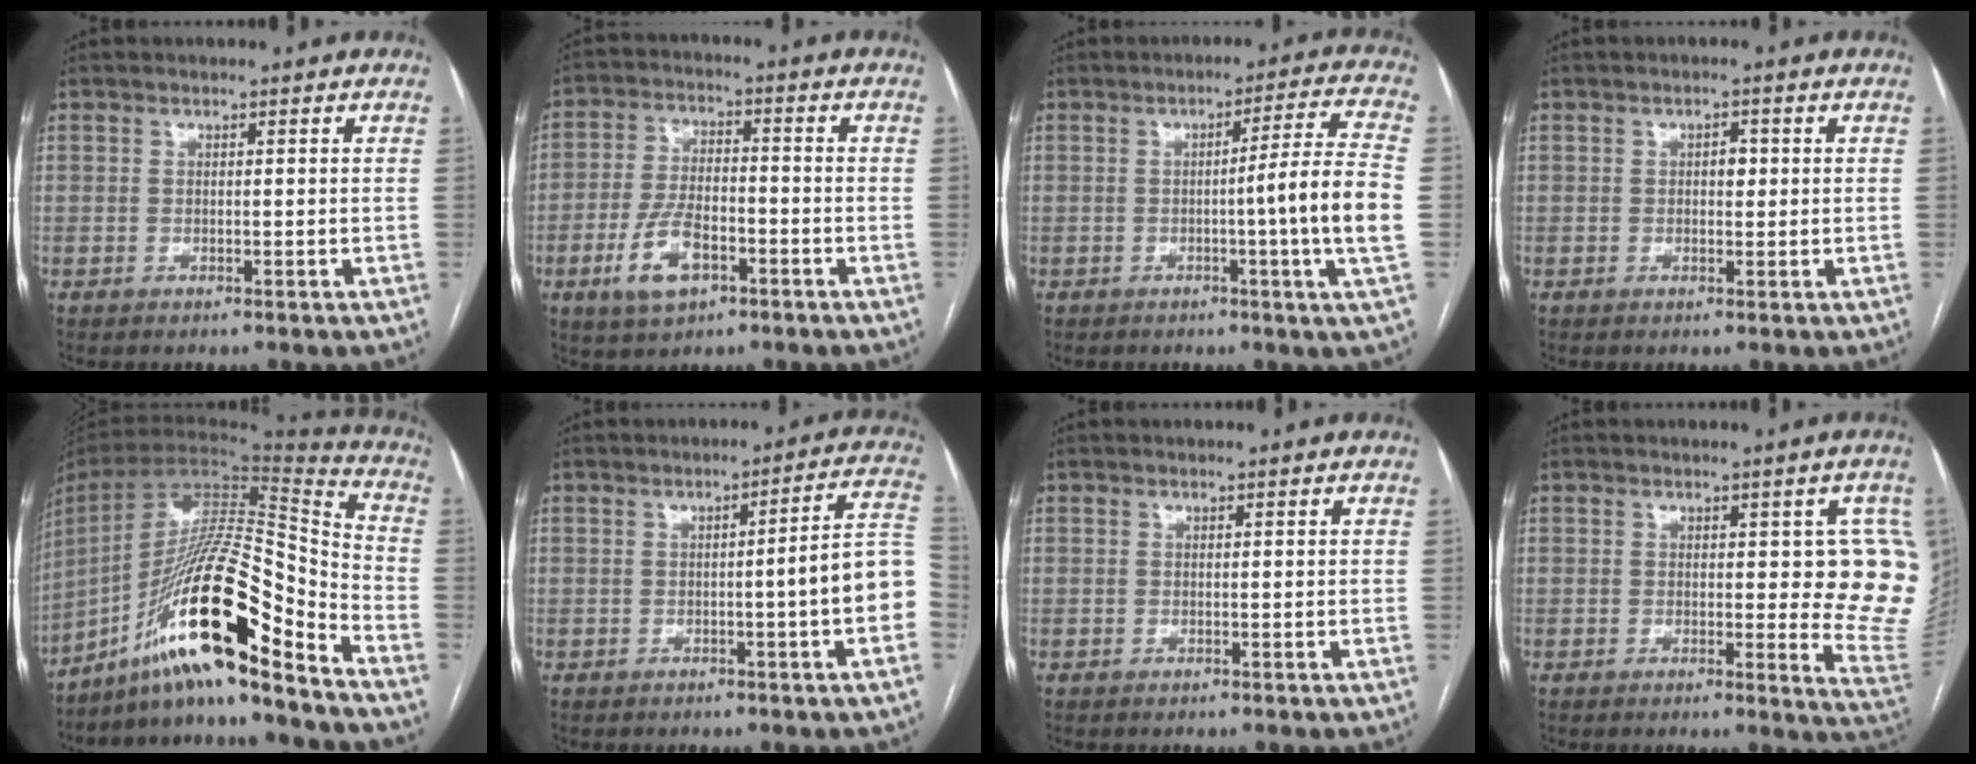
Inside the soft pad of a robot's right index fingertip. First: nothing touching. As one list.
[{"total": 8.7, "force": [-3.9, 4.1, 6.7], "torque": [-0.144, 0.004, -0.069]}, {"total": 10.4, "force": [-1.7, -2.2, 10.0], "torque": [-0.137, -0.006, -0.024]}, {"total": 1.7, "force": [0.2, 1.0, 1.4], "torque": [-0.019, 0.005, 0.003]}, {"total": 23.7, "force": [-15.4, 1.8, 18.0], "torque": [-0.321, 0.003, -0.274]}, {"total": 9.1, "force": [-1.9, -0.5, 8.9], "torque": [-0.100, 0.017, -0.032]}, {"total": 0.0}, {"total": 10.9, "force": [1.7, 3.5, 10.2], "torque": [-0.106, -0.011, 0.012]}]